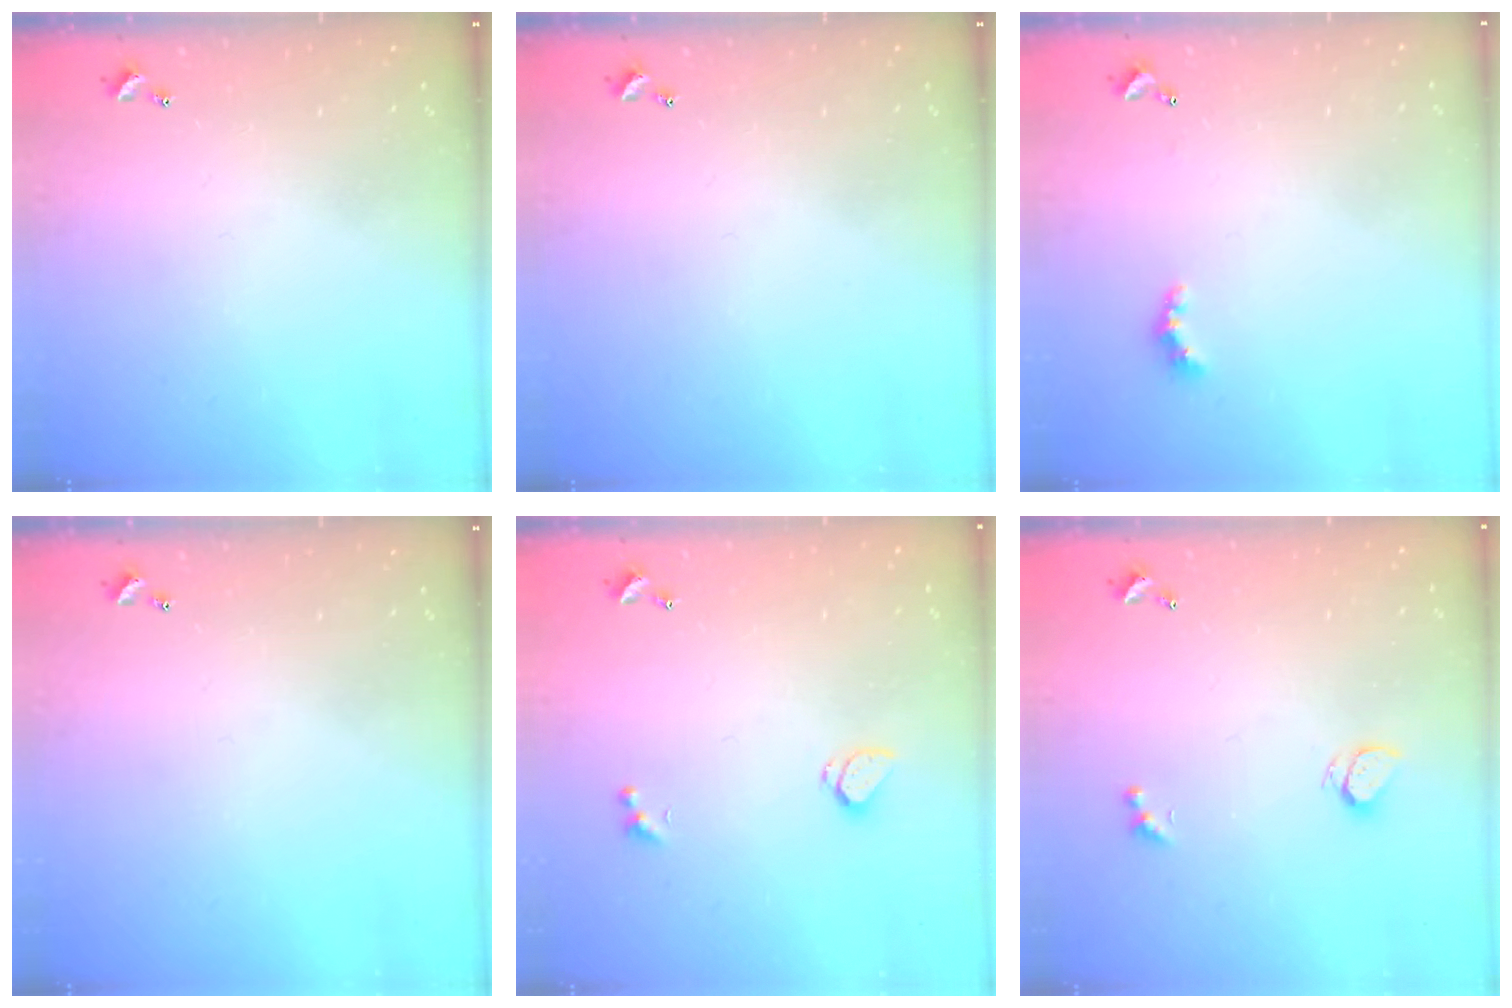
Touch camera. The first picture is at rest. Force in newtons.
{"total": 0.0}
{"total": 2.5, "press": 2.5, "slide": 0.6}
{"total": 0.0}
{"total": 1.4, "press": 1.2, "slide": 0.6}
{"total": 1.6, "press": 1.5, "slide": 0.5}